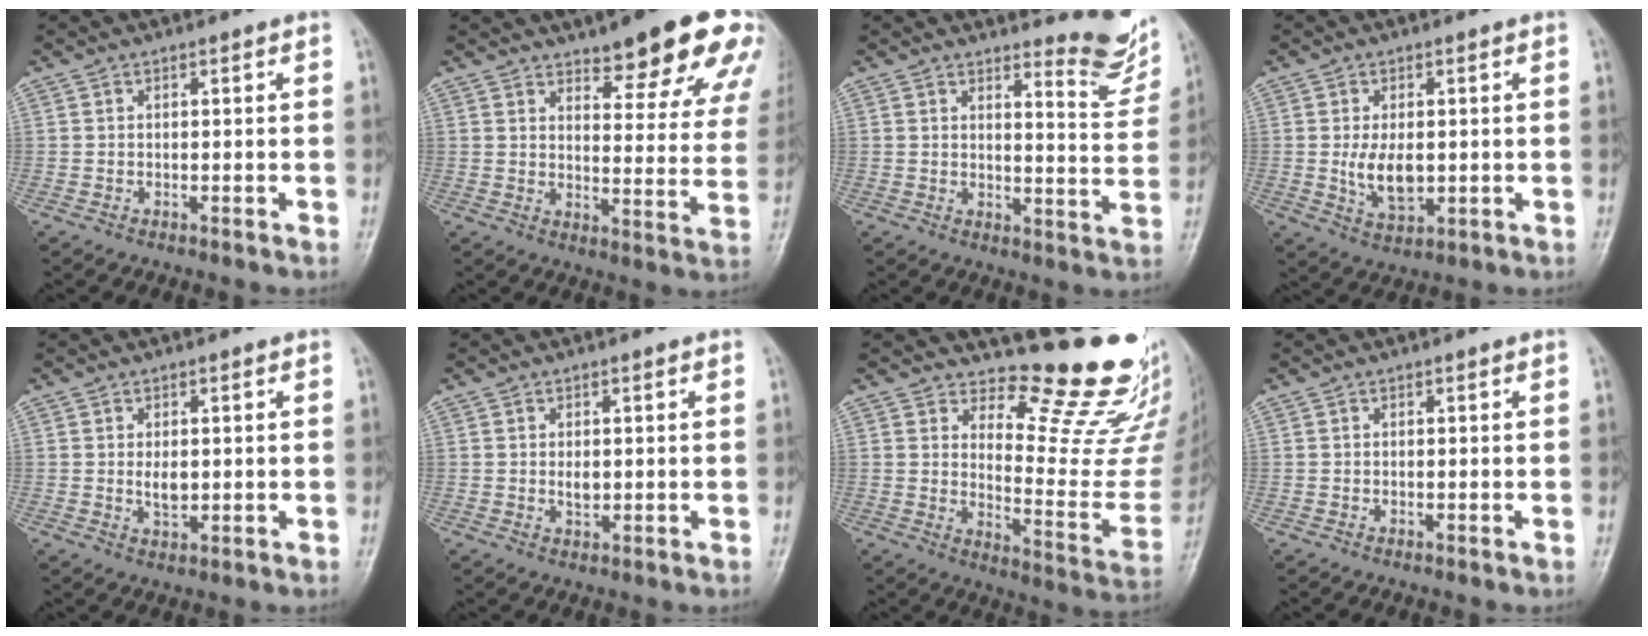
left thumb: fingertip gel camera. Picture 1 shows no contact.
{"total": 18.5, "force": [12.7, 5.4, 12.3], "torque": [-0.112, -0.068, 0.156]}
{"total": 7.8, "force": [7.0, 1.6, 2.8], "torque": [-0.020, -0.076, 0.083]}
{"total": 6.6, "force": [0.0, 3.8, 5.4], "torque": [-0.090, -0.013, 0.008]}
{"total": 2.9, "force": [0.3, 1.7, 2.3], "torque": [-0.034, -0.007, 0.009]}
{"total": 1.9, "force": [0.3, 1.2, 1.5], "torque": [-0.021, -0.004, 0.006]}
{"total": 17.7, "force": [15.2, 4.4, 7.9], "torque": [-0.053, -0.179, 0.195]}
{"total": 0.0}